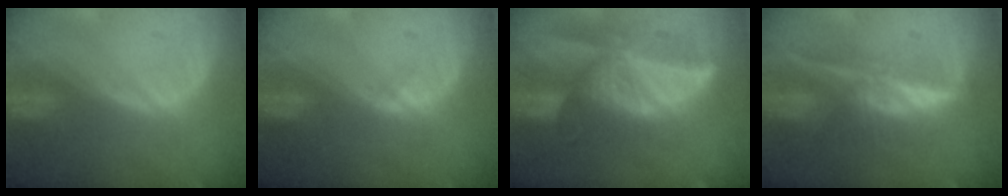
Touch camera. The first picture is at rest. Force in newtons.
{"total": 0.6, "press": 0.5, "slide": 0.2}
{"total": 8.8, "press": 8.0, "slide": 3.6}
{"total": 6.2, "press": 5.5, "slide": 2.9}